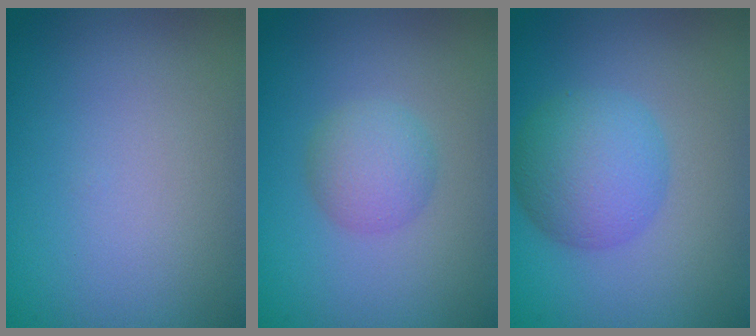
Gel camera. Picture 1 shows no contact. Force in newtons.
{"total": 2.5, "press": 2.5, "slide": 0.1}
{"total": 4.9, "press": 4.8, "slide": 0.0}